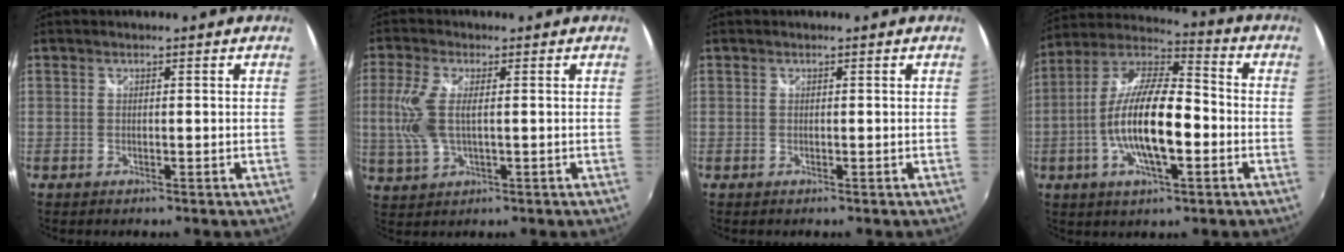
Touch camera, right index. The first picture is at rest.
{"total": 7.6, "force": [0.3, 2.9, 7.1], "torque": [-0.160, -0.001, 0.011]}
{"total": 0.0}
{"total": 17.0, "force": [-3.7, 5.4, 15.7], "torque": [-0.302, -0.002, -0.074]}